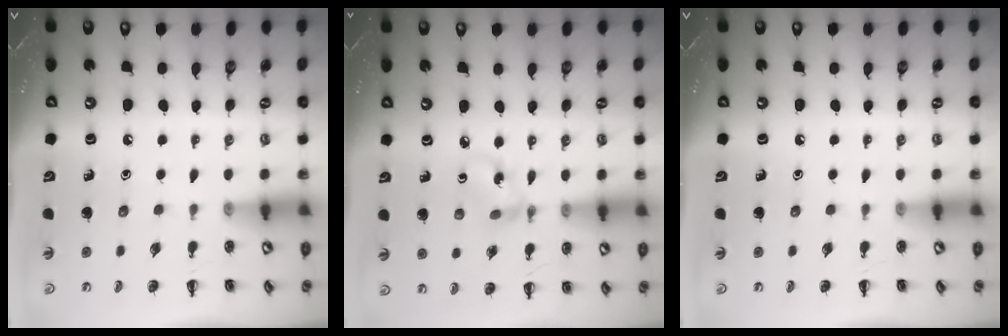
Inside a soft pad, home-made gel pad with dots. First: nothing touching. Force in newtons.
{"total": 4.0, "press": 3.9, "slide": 0.7}
{"total": 0.0}